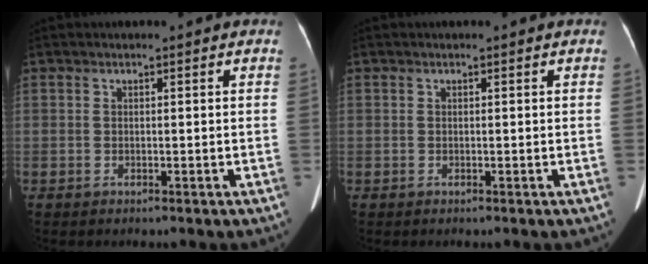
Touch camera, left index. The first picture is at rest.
{"total": 0.0}